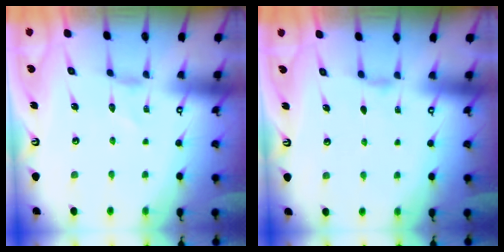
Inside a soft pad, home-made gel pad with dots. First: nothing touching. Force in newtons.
{"total": 3.8, "press": 3.8, "slide": 0.5}